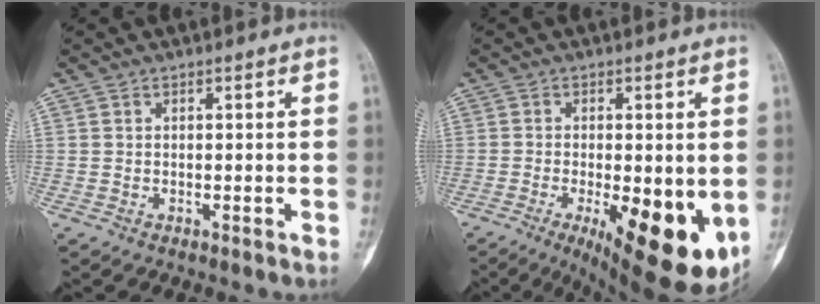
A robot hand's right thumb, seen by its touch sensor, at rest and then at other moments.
{"total": 16.3, "force": [-4.8, 5.8, 14.5], "torque": [-0.164, -0.020, -0.051]}